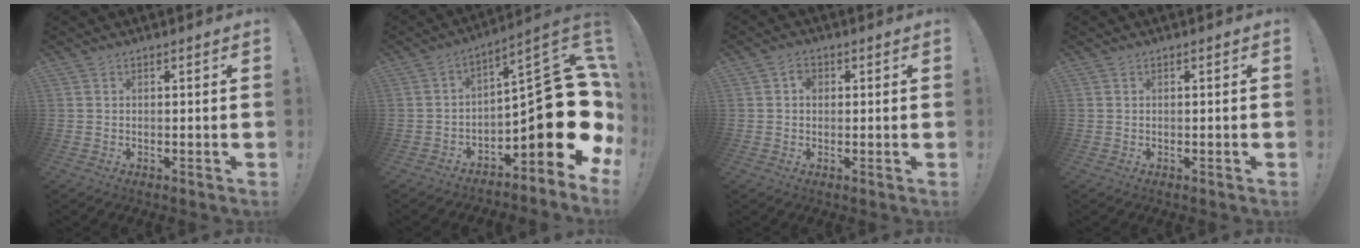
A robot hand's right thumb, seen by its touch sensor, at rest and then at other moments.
{"total": 18.5, "force": [-2.9, 7.3, 16.8], "torque": [-0.203, -0.011, -0.040]}
{"total": 2.5, "force": [0.0, 2.0, 1.4], "torque": [-0.015, 0.002, -0.004]}
{"total": 0.0}